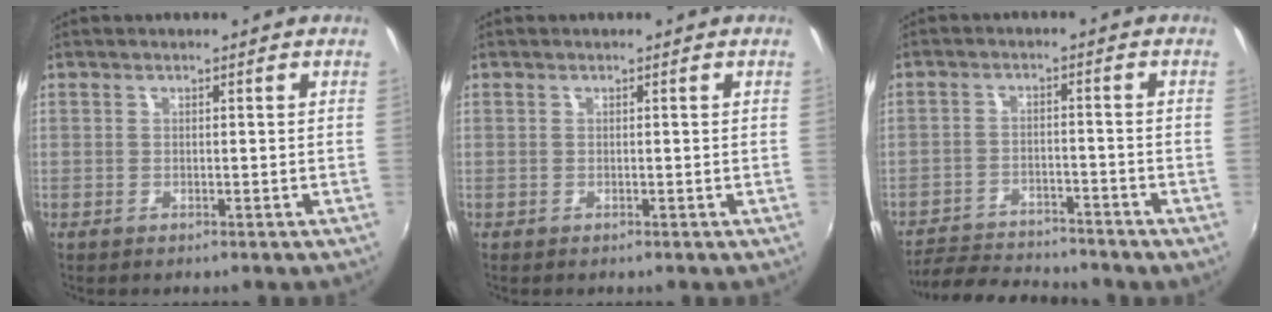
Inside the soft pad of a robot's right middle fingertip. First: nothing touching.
{"total": 0.0}
{"total": 11.5, "force": [-10.7, 2.4, 3.5], "torque": [-0.091, -0.005, -0.169]}